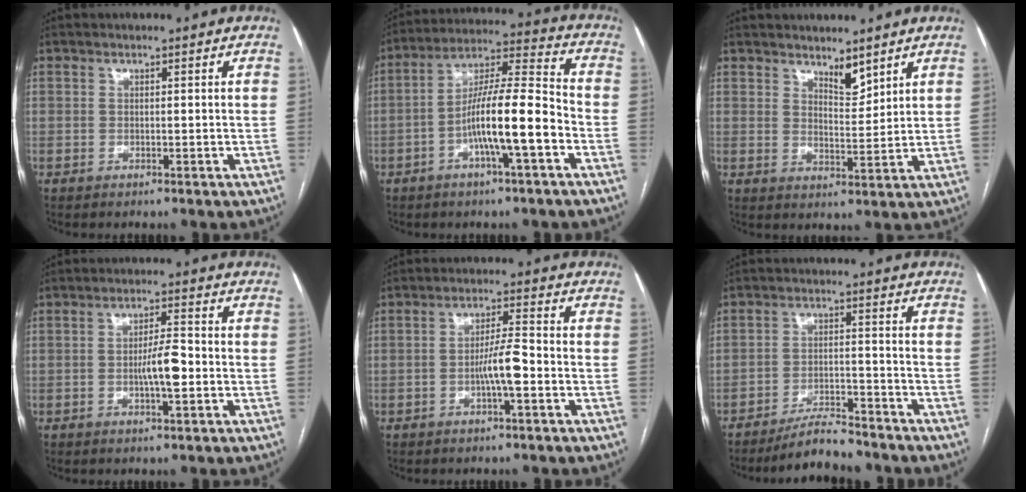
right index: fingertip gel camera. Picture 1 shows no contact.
{"total": 12.7, "force": [-4.3, 1.2, 11.9], "torque": [-0.212, 0.015, -0.075]}
{"total": 3.9, "force": [3.2, 1.2, 1.8], "torque": [-0.030, -0.012, 0.059]}
{"total": 5.1, "force": [-1.0, 0.8, 4.9], "torque": [-0.088, 0.003, -0.016]}
{"total": 5.2, "force": [-1.6, 0.4, 5.0], "torque": [-0.092, 0.006, -0.029]}
{"total": 6.9, "force": [-6.4, 1.1, 2.4], "torque": [-0.038, -0.007, -0.111]}